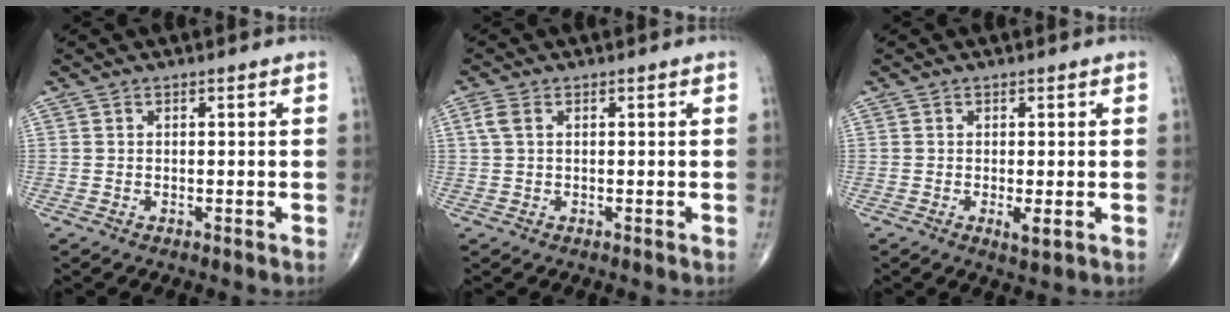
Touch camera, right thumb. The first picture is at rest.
{"total": 2.3, "force": [0.7, 1.4, 1.7], "torque": [-0.049, 0.011, 0.016]}
{"total": 2.3, "force": [-0.4, 0.6, 2.1], "torque": [-0.037, -0.008, -0.005]}